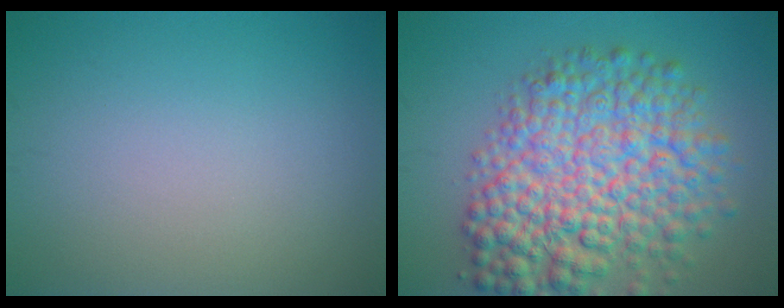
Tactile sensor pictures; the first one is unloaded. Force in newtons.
{"total": 10.4, "press": 10.4, "slide": 0.3}